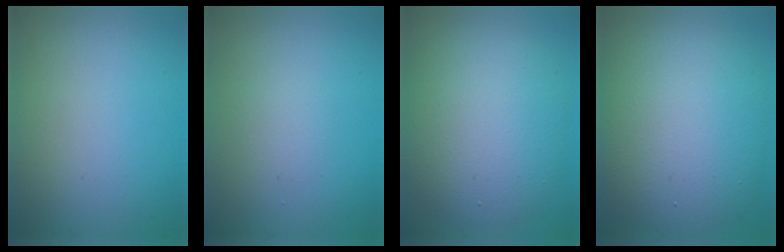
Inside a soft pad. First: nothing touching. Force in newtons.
{"total": 2.6, "press": 2.6, "slide": 0.3}
{"total": 8.5, "press": 8.4, "slide": 0.6}
{"total": 11.4, "press": 11.4, "slide": 0.6}